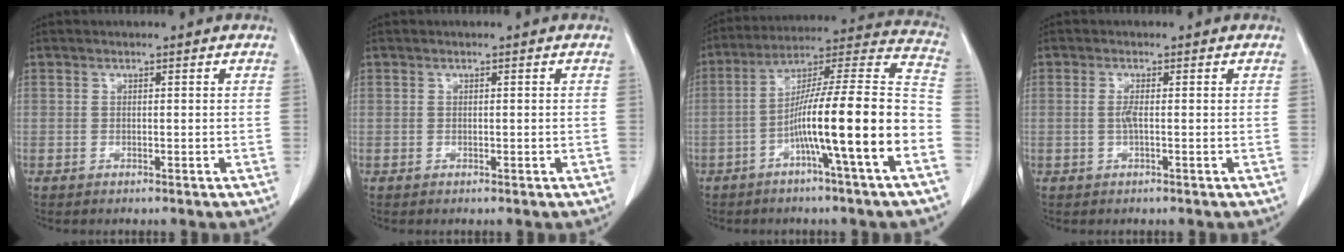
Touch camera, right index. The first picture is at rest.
{"total": 0.0}
{"total": 18.7, "force": [-6.1, -0.6, 17.7], "torque": [-0.259, 0.018, -0.106]}
{"total": 1.5, "force": [-0.1, 0.1, 1.5], "torque": [-0.035, 0.000, -0.003]}